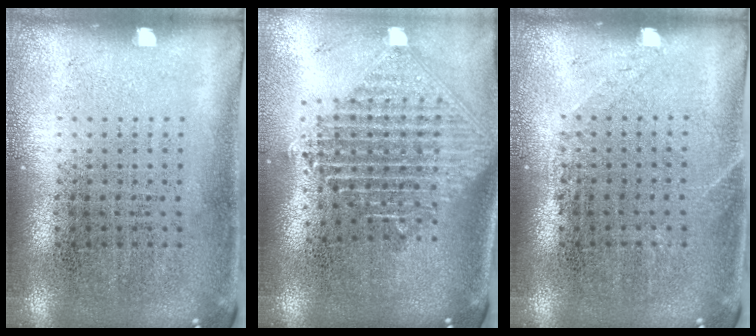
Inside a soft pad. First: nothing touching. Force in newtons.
{"total": 2.3, "press": 1.8, "slide": 1.4}
{"total": 0.9, "press": 0.9, "slide": 0.2}